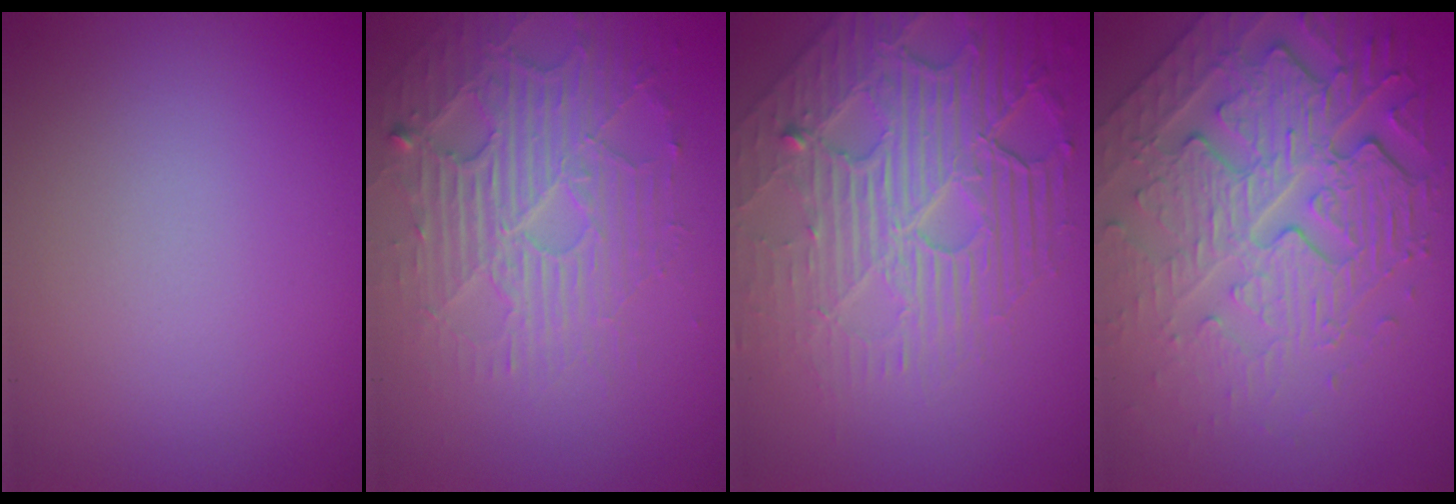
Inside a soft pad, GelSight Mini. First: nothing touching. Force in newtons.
{"total": 4.6, "press": 4.1, "slide": 2.1}
{"total": 8.2, "press": 5.9, "slide": 5.7}
{"total": 8.0, "press": 5.9, "slide": 5.4}